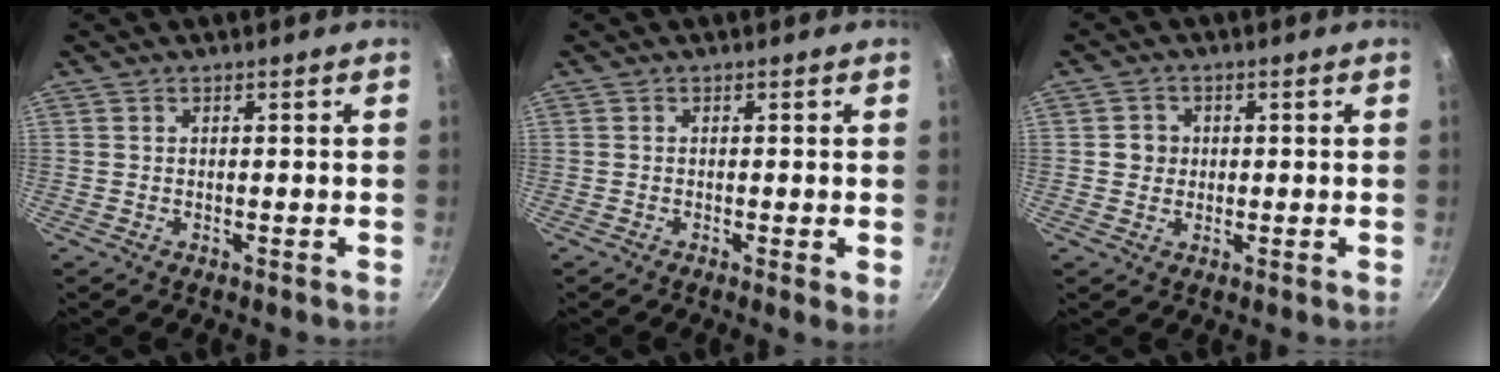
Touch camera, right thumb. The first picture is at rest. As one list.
[{"total": 2.3, "force": [-0.3, 0.4, 2.2], "torque": [-0.040, -0.009, -0.010]}, {"total": 3.2, "force": [0.3, 3.0, 1.0], "torque": [0.003, 0.005, 0.003]}]